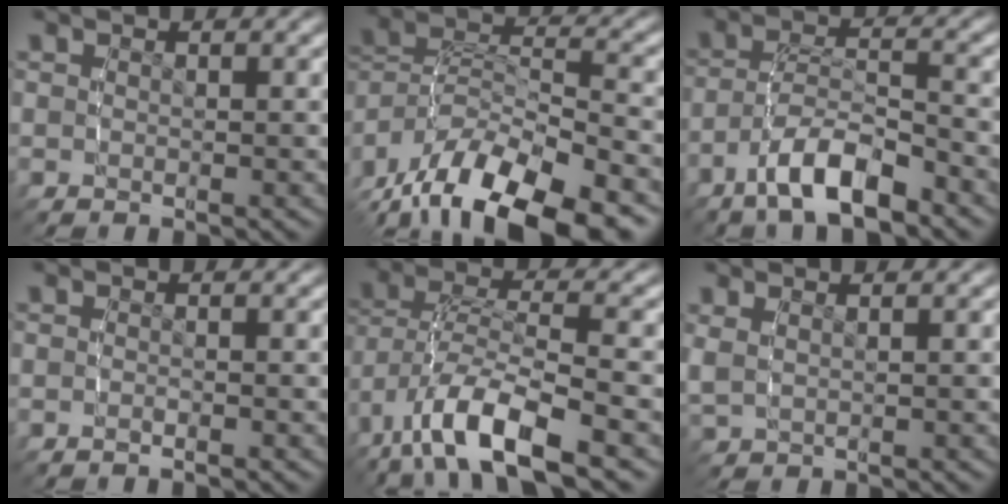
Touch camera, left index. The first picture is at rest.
{"total": 9.4, "force": [-4.0, 6.2, 5.9], "torque": [-0.127, -0.025, -0.054]}
{"total": 5.1, "force": [-3.4, 2.3, 3.0], "torque": [-0.055, 0.001, -0.059]}
{"total": 0.8, "force": [-0.8, -0.1, -0.1], "torque": [-0.006, 0.002, -0.016]}
{"total": 5.9, "force": [-2.4, 2.6, 4.7], "torque": [-0.106, -0.017, -0.026]}
{"total": 1.2, "force": [1.0, 0.5, 0.6], "torque": [-0.023, 0.001, 0.027]}